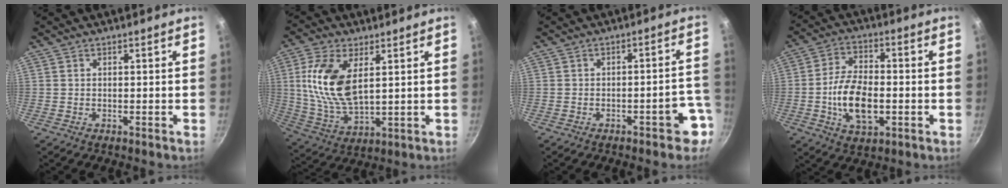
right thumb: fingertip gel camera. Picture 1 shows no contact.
{"total": 14.2, "force": [3.6, 7.3, 11.6], "torque": [-0.226, -0.017, 0.079]}
{"total": 6.2, "force": [-3.3, 2.6, 4.6], "torque": [-0.023, 0.048, -0.032]}
{"total": 12.1, "force": [-2.2, 6.7, 9.8], "torque": [-0.171, 0.015, -0.043]}